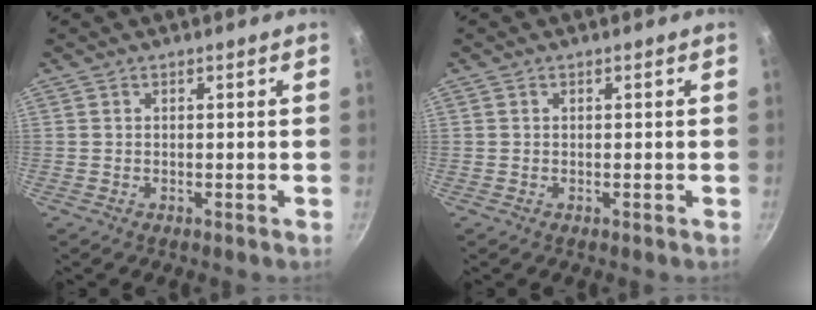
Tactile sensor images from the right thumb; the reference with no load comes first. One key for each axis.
{"total": 0.0}